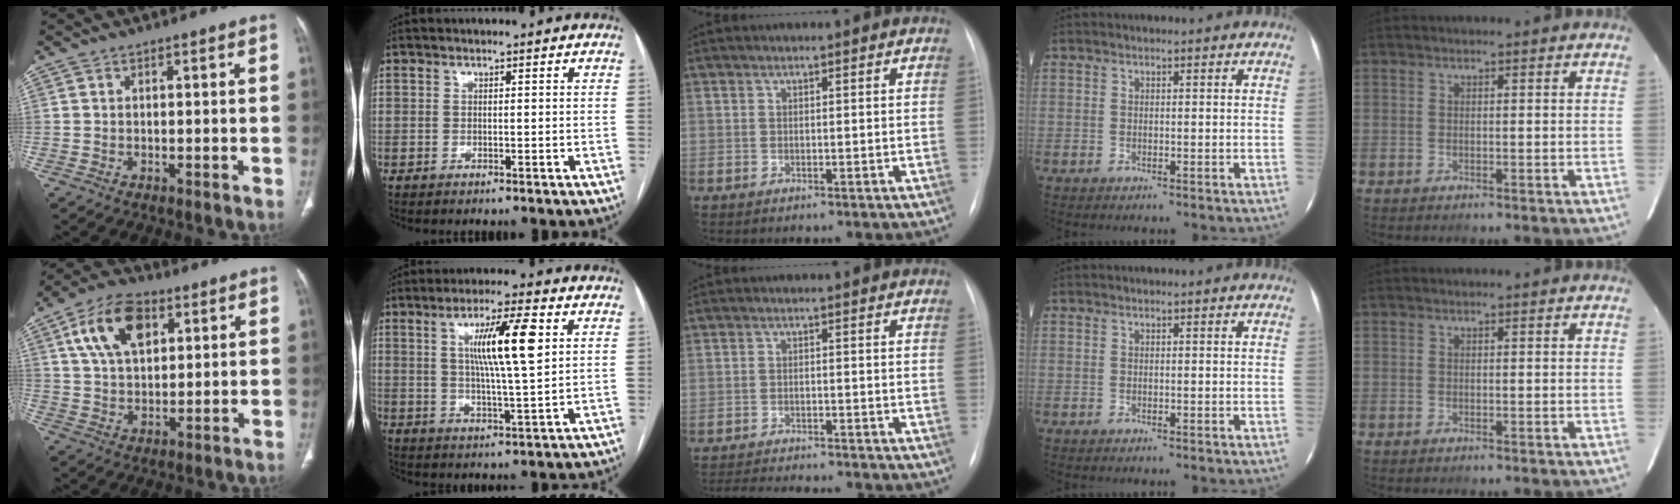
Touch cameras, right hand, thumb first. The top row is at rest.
{"thumb": {"total": 12.7, "force": [5.0, 7.4, 9.0], "torque": [-0.148, -0.004, 0.091]}, "index": {"total": 10.7, "force": [3.1, 0.5, 10.2], "torque": [-0.175, 0.003, 0.052]}, "middle": {"total": 11.0, "force": [-10.3, 1.4, 3.7], "torque": [-0.059, -0.006, -0.142]}}